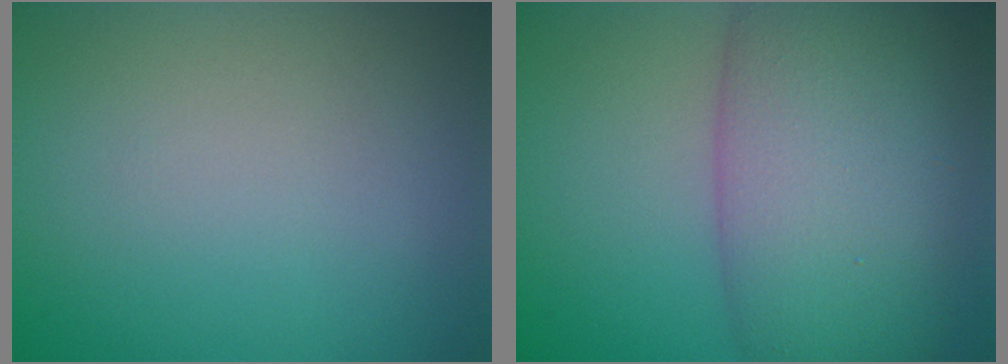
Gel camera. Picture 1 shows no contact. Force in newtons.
{"total": 10.5, "press": 10.5, "slide": 0.4}